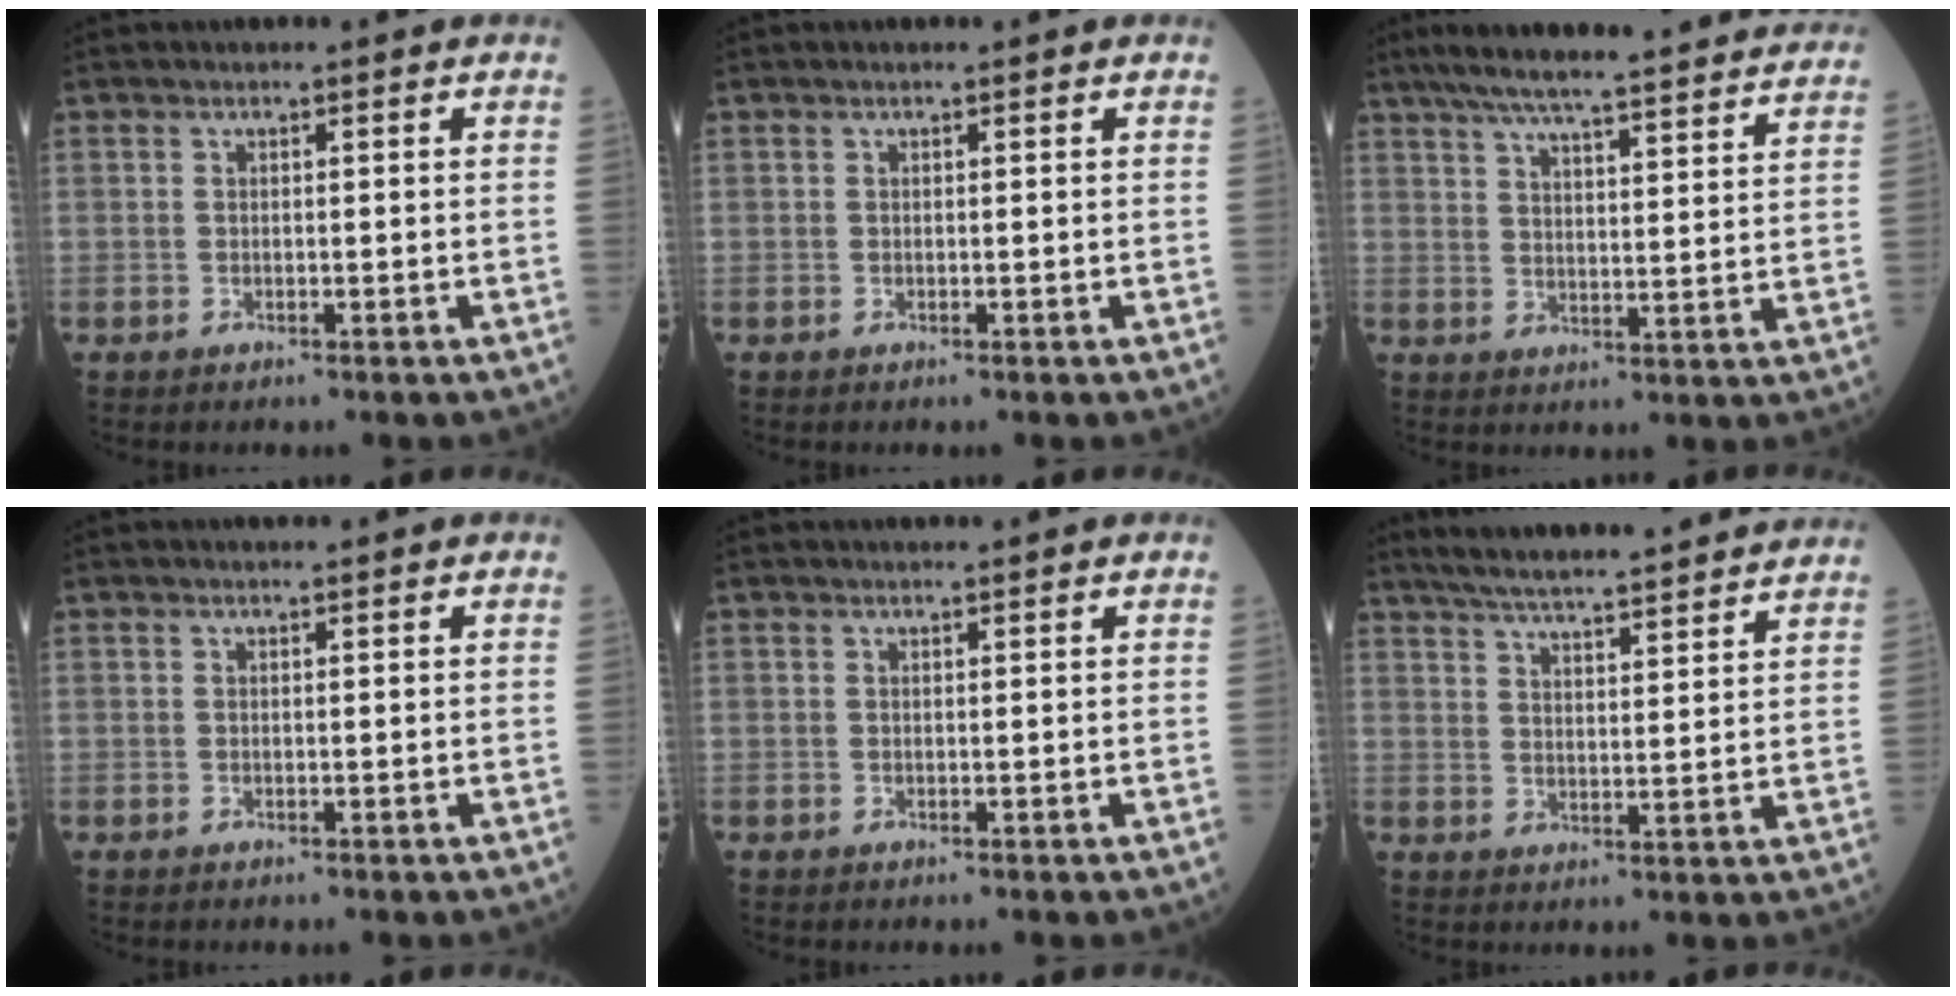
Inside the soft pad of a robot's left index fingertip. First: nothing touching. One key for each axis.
{"total": 0.0}
{"total": 25.6, "fx": 22.9, "fy": 1.9, "fz": 11.3, "tx": -0.173, "ty": -0.010, "tz": 0.292}
{"total": 0.8, "fx": 0.7, "fy": 0.0, "fz": 0.2, "tx": -0.008, "ty": 0.003, "tz": 0.012}
{"total": 2.2, "fx": 2.1, "fy": 0.0, "fz": 0.7, "tx": -0.005, "ty": 0.014, "tz": 0.028}
{"total": 17.5, "fx": 15.8, "fy": 1.2, "fz": 7.3, "tx": -0.113, "ty": 0.019, "tz": 0.218}